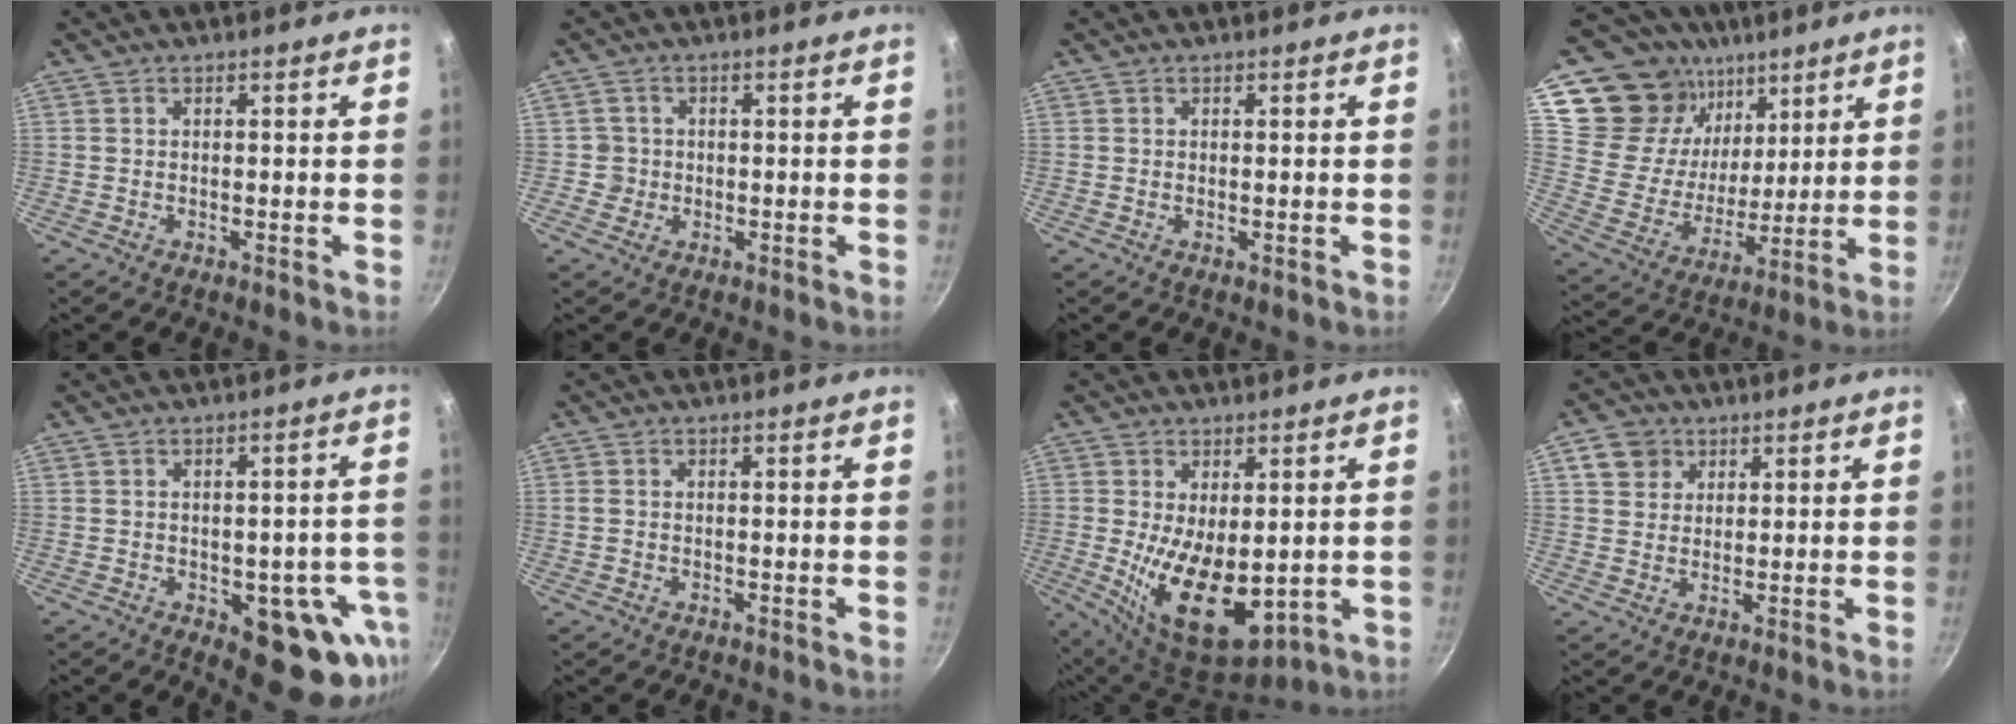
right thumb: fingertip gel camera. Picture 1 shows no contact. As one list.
[{"total": 2.6, "force": [-0.3, 2.5, 0.3], "torque": [0.010, 0.011, -0.006]}, {"total": 0.0}, {"total": 20.4, "force": [11.7, 14.9, 7.6], "torque": [-0.105, -0.049, 0.211]}, {"total": 15.5, "force": [-4.9, 8.2, 12.2], "torque": [-0.073, 0.001, -0.055]}, {"total": 1.2, "force": [-0.2, 1.0, 0.5], "torque": [-0.009, 0.002, -0.006]}, {"total": 14.2, "force": [-0.7, 7.6, 12.0], "torque": [-0.185, -0.031, 0.009]}, {"total": 5.2, "force": [2.3, 4.5, 1.5], "torque": [0.003, 0.005, 0.038]}]